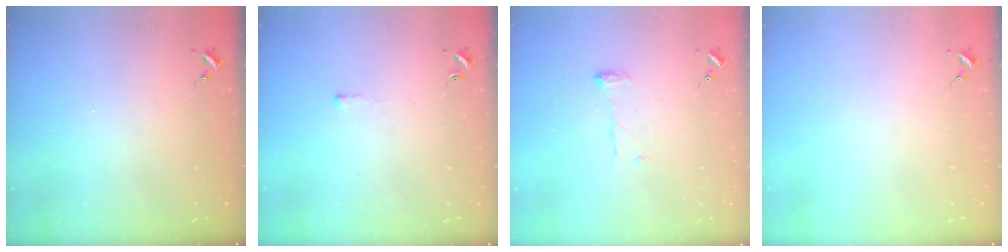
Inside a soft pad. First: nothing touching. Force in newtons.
{"total": 2.7, "press": 2.7, "slide": 0.4}
{"total": 6.3, "press": 6.3, "slide": 0.6}
{"total": 0.0}